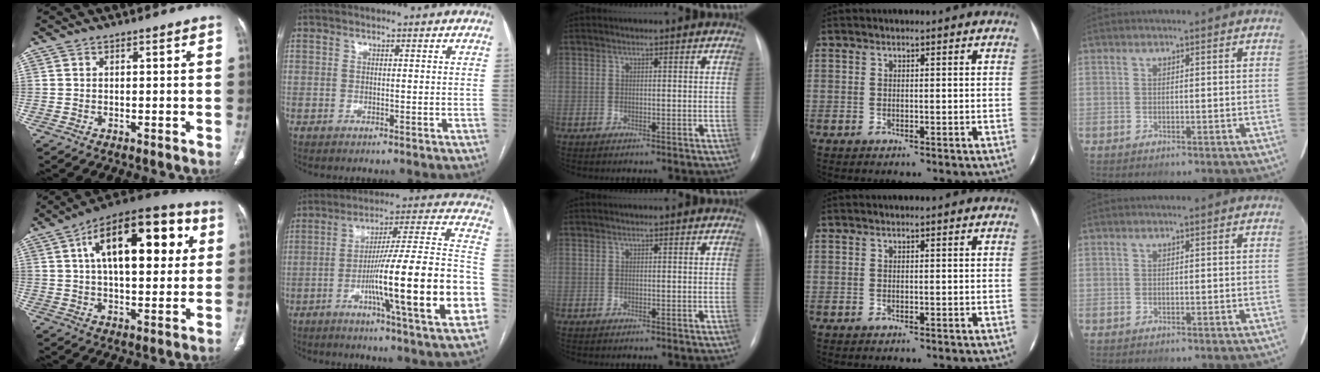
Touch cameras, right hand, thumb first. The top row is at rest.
{"thumb": {"total": 23.3, "force": [6.5, 11.0, 19.5], "torque": [-0.269, 0.017, 0.091]}, "index": {"total": 25.0, "force": [-7.1, 0.4, 24.0], "torque": [-0.308, -0.002, -0.116]}}